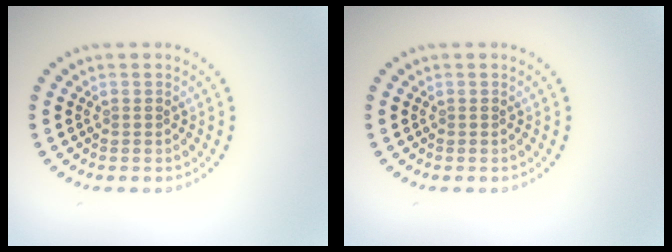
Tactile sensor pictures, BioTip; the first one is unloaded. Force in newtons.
{"total": 0.0}